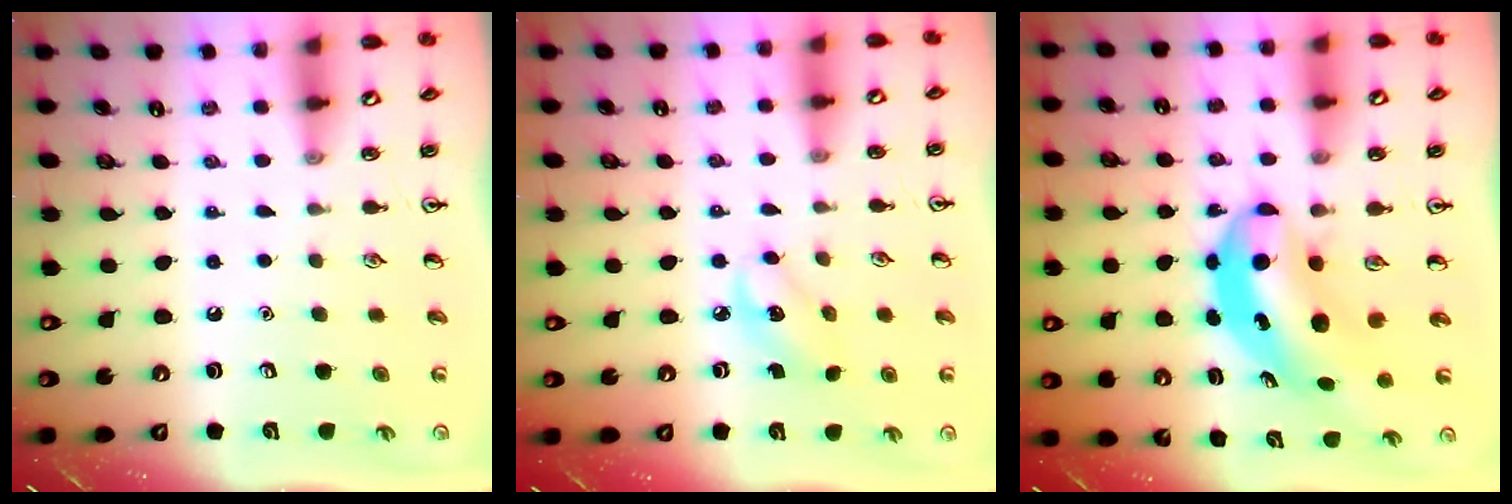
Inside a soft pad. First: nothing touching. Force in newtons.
{"total": 3.2, "press": 3.1, "slide": 0.8}
{"total": 6.6, "press": 6.4, "slide": 1.8}